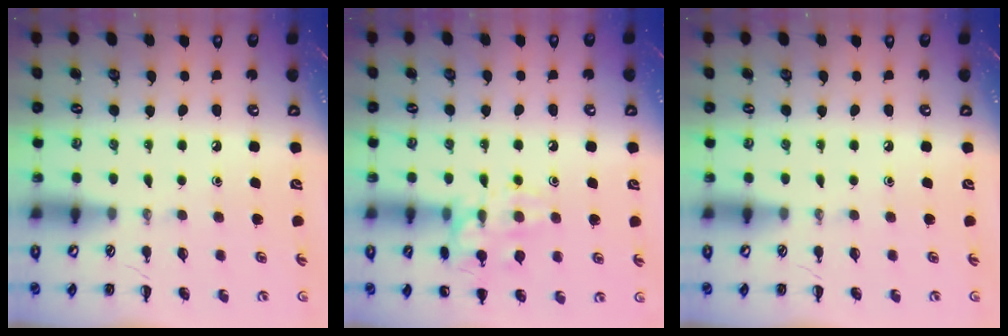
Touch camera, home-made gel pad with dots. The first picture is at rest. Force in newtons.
{"total": 13.9, "press": 13.9, "slide": 0.8}
{"total": 0.0}